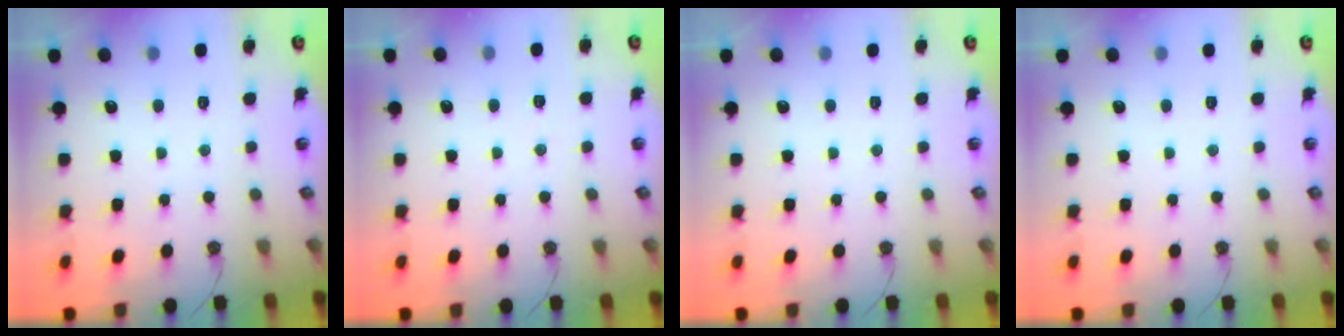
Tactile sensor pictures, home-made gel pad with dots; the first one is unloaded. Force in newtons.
{"total": 5.4, "press": 3.0, "slide": 4.5}
{"total": 0.0}
{"total": 0.0}